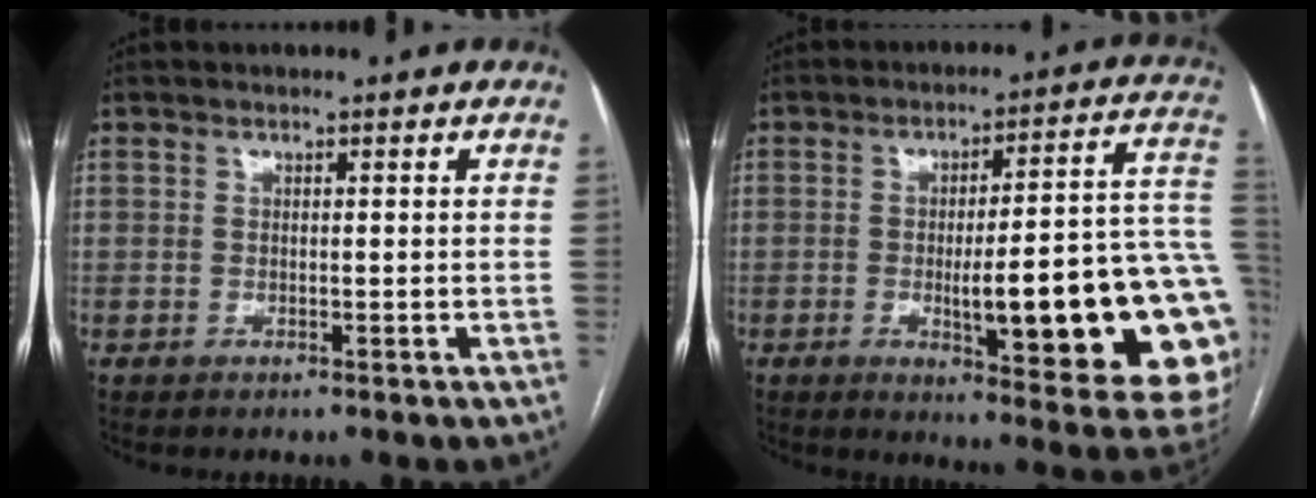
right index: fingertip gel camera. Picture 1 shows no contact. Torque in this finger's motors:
{"motor_torque": [2.14, 0.00, 1.05, 0.21]}